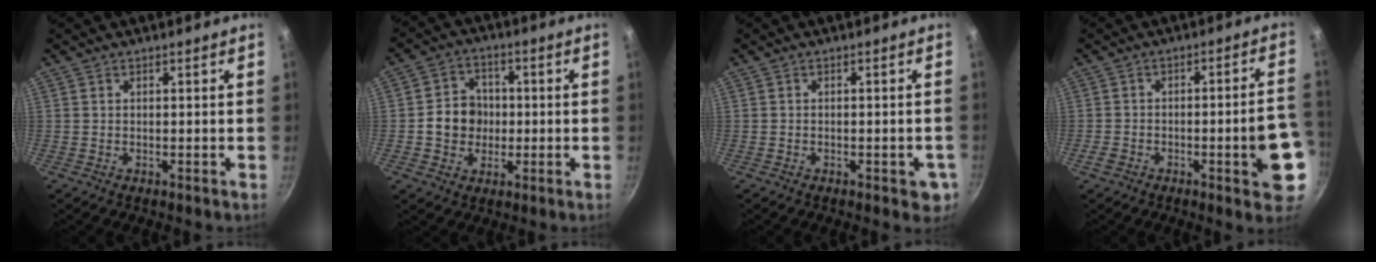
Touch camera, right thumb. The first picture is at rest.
{"total": 8.2, "force": [-0.5, 7.3, 3.6], "torque": [-0.026, 0.011, -0.018]}
{"total": 4.2, "force": [-1.6, 1.9, 3.3], "torque": [-0.025, 0.005, -0.018]}
{"total": 11.8, "force": [-4.1, 3.5, 10.5], "torque": [-0.118, 0.034, -0.055]}